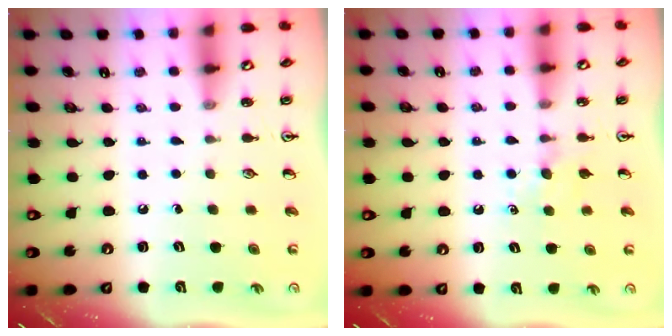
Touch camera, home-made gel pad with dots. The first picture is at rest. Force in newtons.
{"total": 4.1, "press": 4.0, "slide": 0.6}